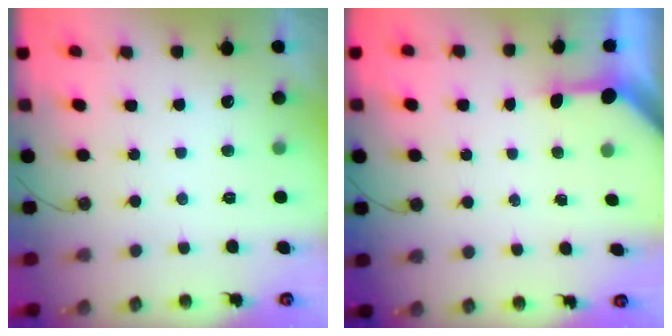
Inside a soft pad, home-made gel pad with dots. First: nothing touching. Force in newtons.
{"total": 3.2, "press": 3.2, "slide": 0.3}